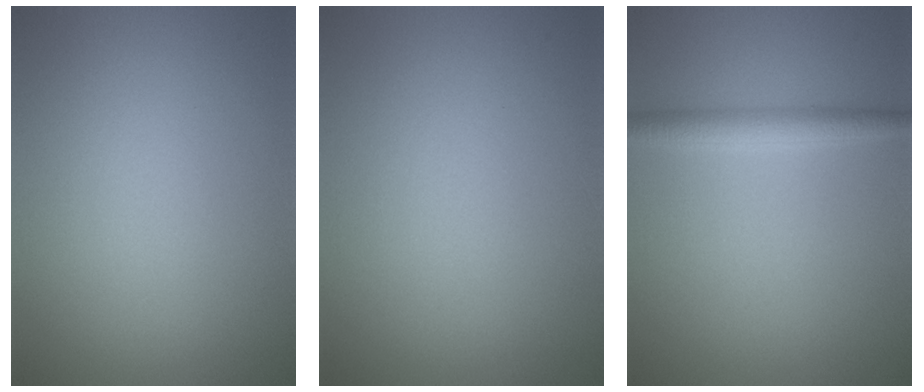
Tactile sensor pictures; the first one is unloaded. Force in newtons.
{"total": 0.0}
{"total": 2.4, "press": 2.4, "slide": 0.0}